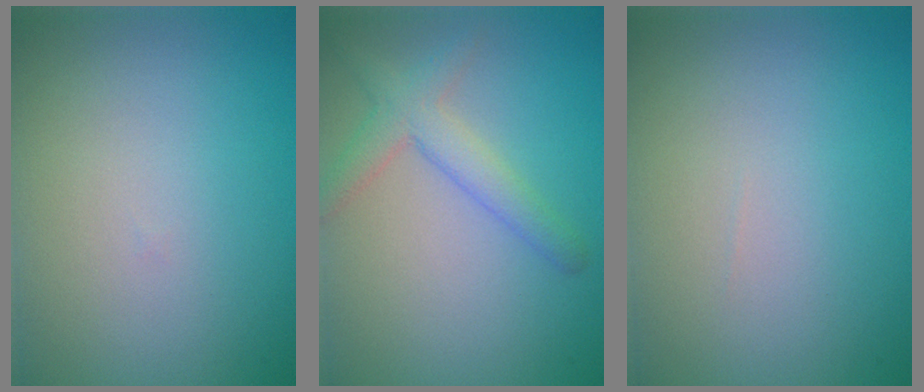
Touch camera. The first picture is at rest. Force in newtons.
{"total": 3.0, "press": 3.0, "slide": 0.2}
{"total": 0.0}